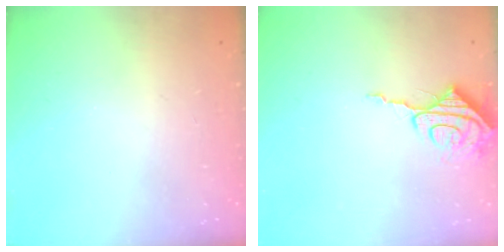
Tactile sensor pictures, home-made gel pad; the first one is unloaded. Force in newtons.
{"total": 8.5, "press": 8.5, "slide": 0.3}